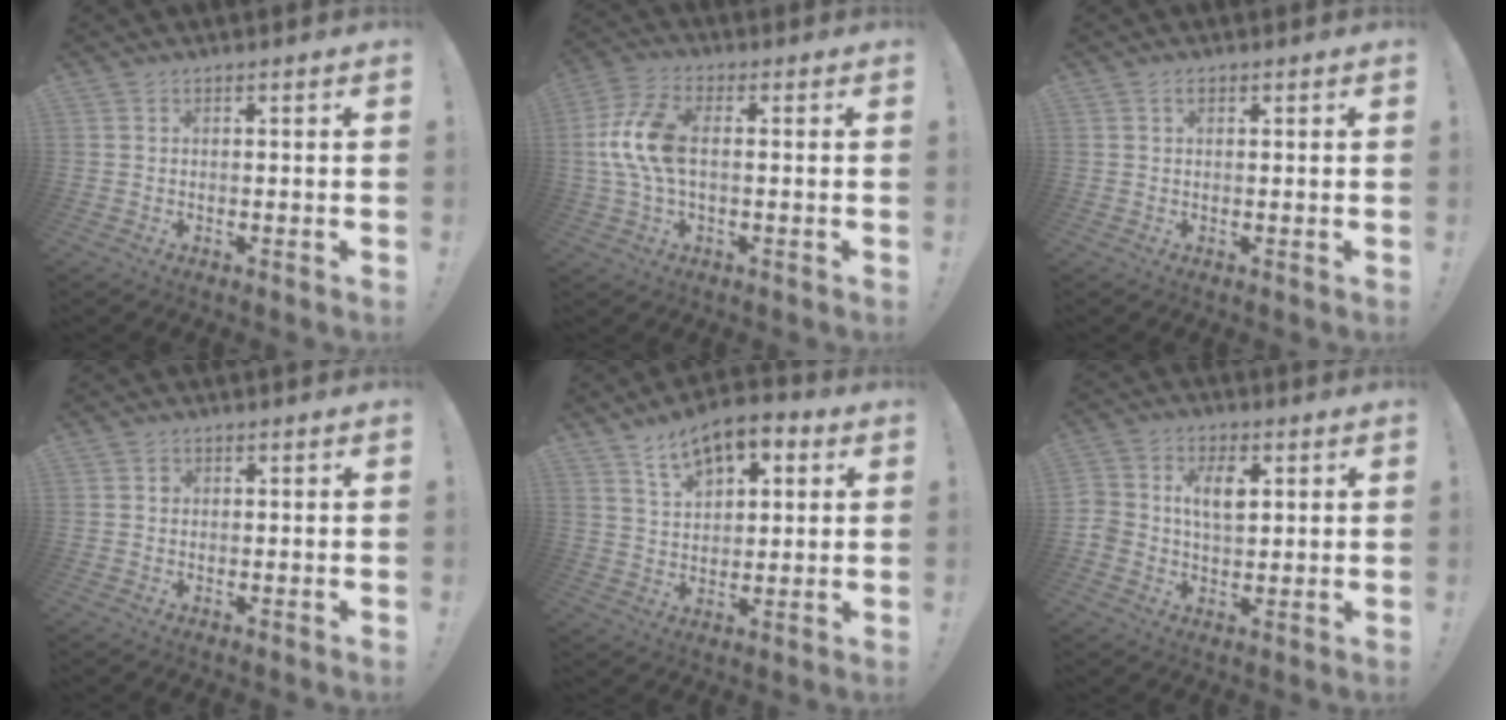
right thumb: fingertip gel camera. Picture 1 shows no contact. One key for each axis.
{"total": 12.0, "fx": 0.3, "fy": 6.3, "fz": 10.2, "tx": -0.200, "ty": 0.003, "tz": 0.011}
{"total": 1.1, "fx": 0.5, "fy": 0.6, "fz": 0.7, "tx": -0.015, "ty": 0.002, "tz": 0.010}
{"total": 1.0, "fx": 0.0, "fy": 0.9, "fz": 0.3, "tx": -0.005, "ty": 0.002, "tz": -0.001}
{"total": 11.0, "fx": 6.6, "fy": 6.1, "fz": 6.4, "tx": -0.100, "ty": -0.030, "tz": 0.122}
{"total": 8.6, "fx": 1.6, "fy": 6.0, "fz": 5.9, "tx": -0.104, "ty": 0.005, "tz": 0.028}